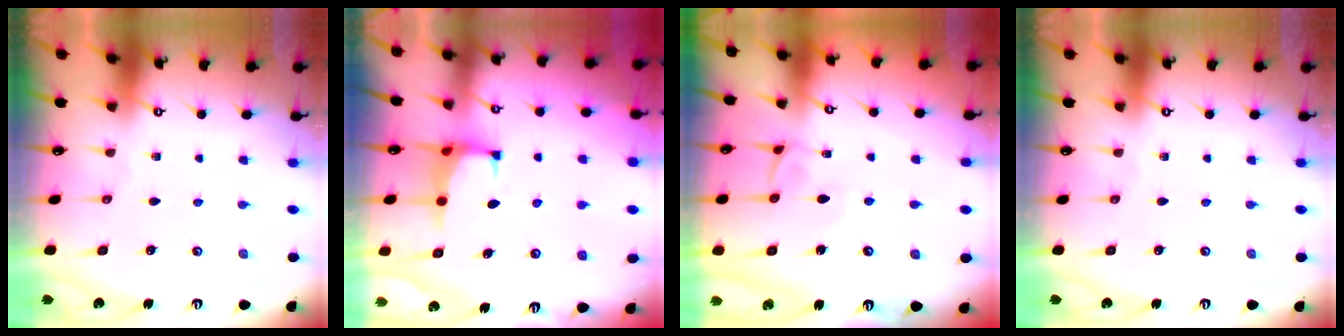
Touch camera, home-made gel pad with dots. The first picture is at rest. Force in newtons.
{"total": 1.4, "press": 1.3, "slide": 0.5}
{"total": 2.1, "press": 2.0, "slide": 0.4}
{"total": 0.0}